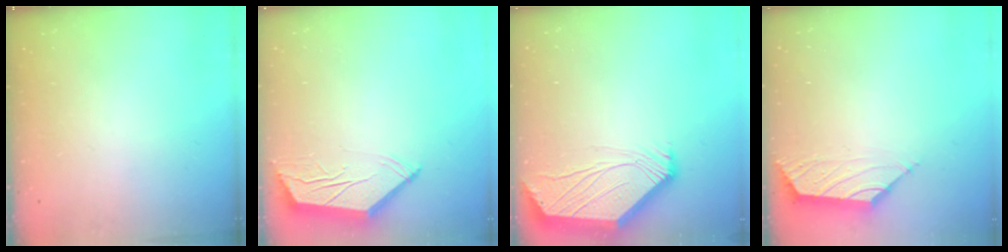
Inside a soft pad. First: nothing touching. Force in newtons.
{"total": 5.1, "press": 5.0, "slide": 0.5}
{"total": 2.6, "press": 2.6, "slide": 0.5}
{"total": 0.8, "press": 0.5, "slide": 0.6}